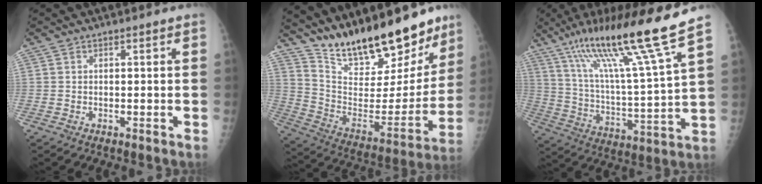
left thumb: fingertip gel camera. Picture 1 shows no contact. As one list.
[{"total": 25.7, "force": [20.3, 8.7, 13.0], "torque": [-0.171, -0.099, 0.325]}, {"total": 20.5, "force": [14.4, -0.6, 14.5], "torque": [-0.230, -0.071, 0.251]}]